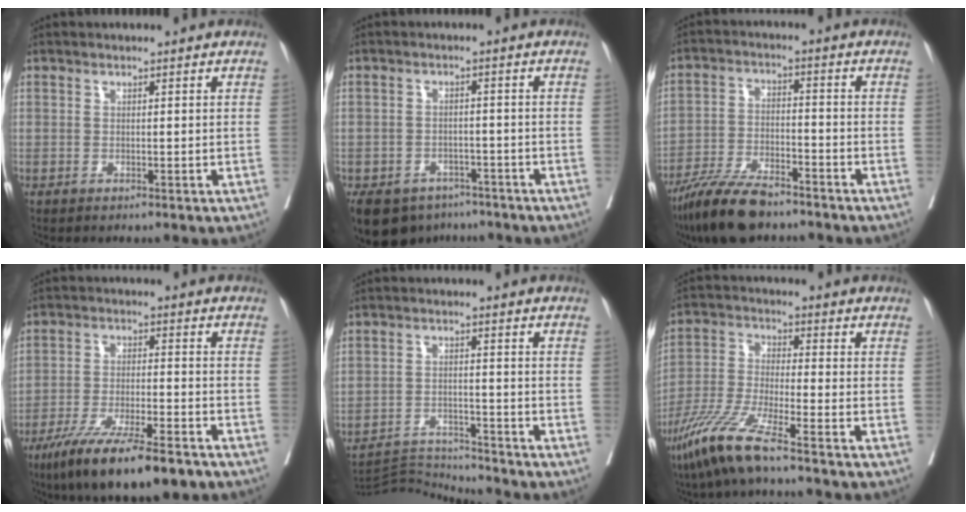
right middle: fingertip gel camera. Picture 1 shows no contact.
{"total": 11.3, "force": [-7.8, 7.4, 3.3], "torque": [-0.079, -0.004, -0.101]}
{"total": 10.6, "force": [-8.6, 2.5, 5.7], "torque": [-0.108, -0.021, -0.158]}
{"total": 14.9, "force": [-10.5, 2.4, 10.3], "torque": [-0.167, -0.037, -0.174]}
{"total": 6.9, "force": [-6.4, -2.1, -1.7], "torque": [0.024, -0.003, -0.116]}
{"total": 9.6, "force": [-6.7, -0.1, 6.8], "torque": [-0.147, -0.032, -0.140]}